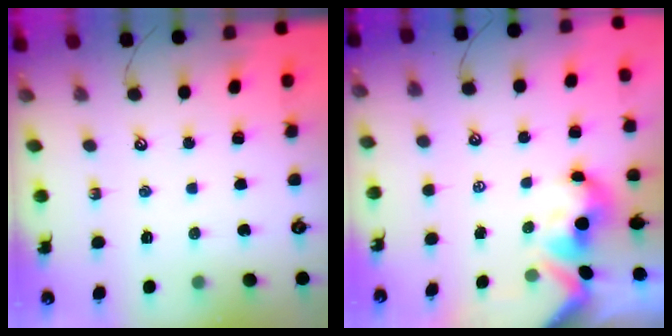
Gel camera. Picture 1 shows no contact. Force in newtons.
{"total": 2.2, "press": 2.1, "slide": 0.7}